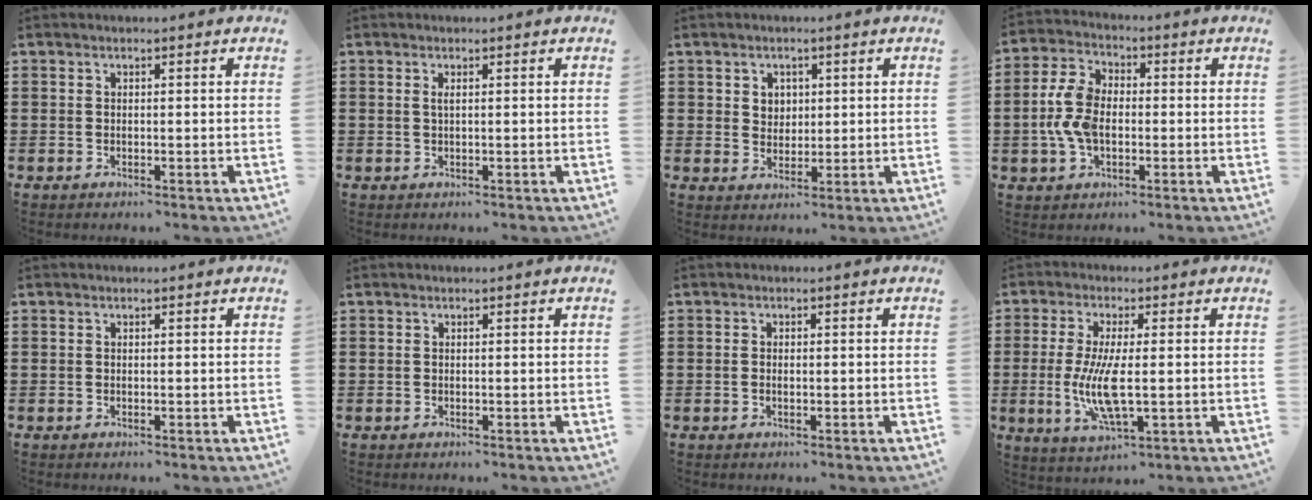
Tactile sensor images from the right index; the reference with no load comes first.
{"total": 0.9, "force": [0.2, 0.1, 0.8], "torque": [-0.018, 0.001, 0.003]}
{"total": 2.8, "force": [1.3, 2.4, 0.6], "torque": [-0.023, 0.010, 0.022]}
{"total": 7.6, "force": [-1.0, 5.0, 5.7], "torque": [-0.141, 0.004, -0.023]}
{"total": 0.0}
{"total": 0.0}
{"total": 0.7, "force": [-0.2, 0.3, 0.6], "torque": [-0.013, -0.001, -0.003]}
{"total": 8.4, "force": [-0.9, 2.3, 8.0], "torque": [-0.173, -0.018, -0.020]}